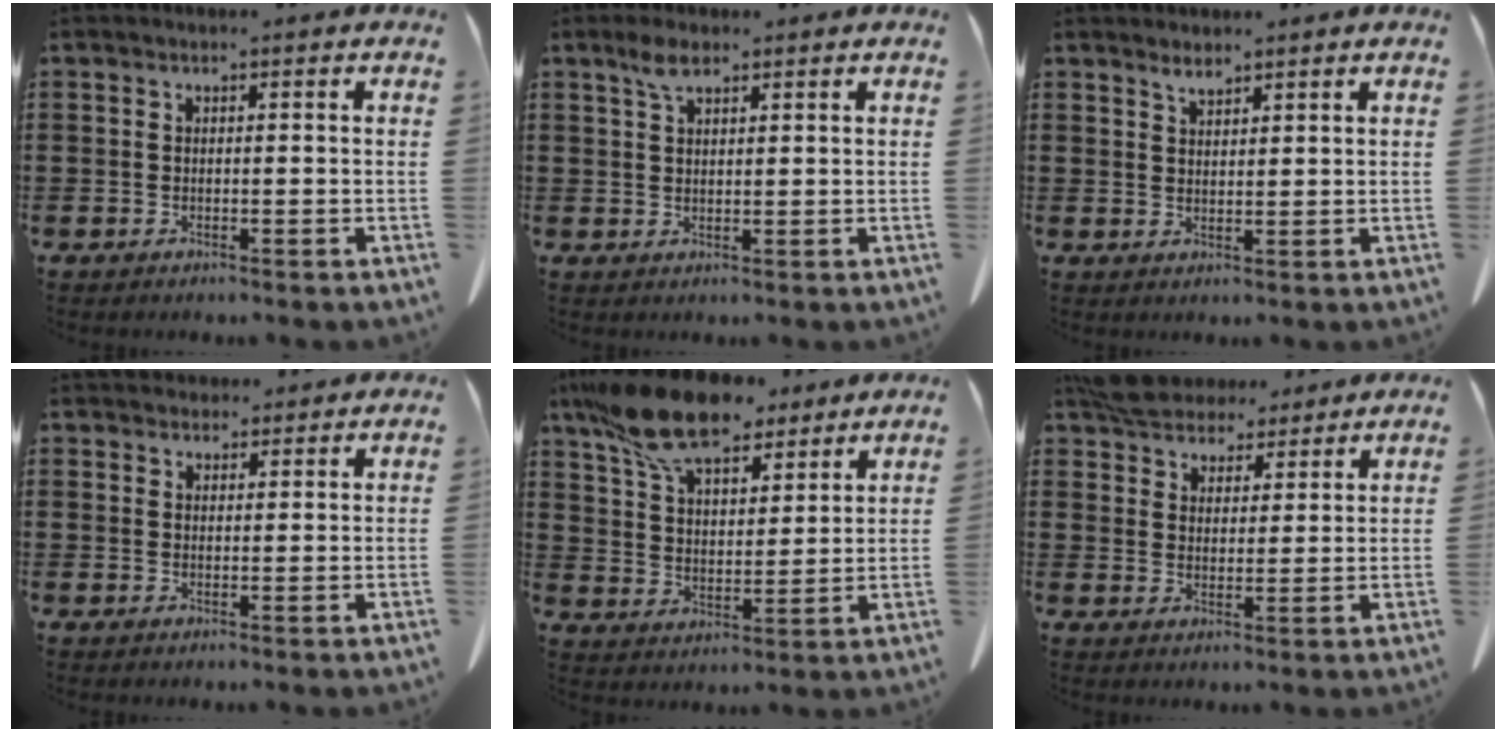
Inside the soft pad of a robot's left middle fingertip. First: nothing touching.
{"total": 3.1, "force": [1.9, 1.2, 2.2], "torque": [-0.048, 0.006, 0.034]}
{"total": 1.8, "force": [1.7, 0.3, 0.6], "torque": [-0.015, 0.000, 0.032]}
{"total": 3.0, "force": [2.9, 0.8, 0.0], "torque": [0.002, -0.009, 0.055]}
{"total": 13.6, "force": [10.8, 4.3, 7.0], "torque": [-0.172, -0.028, 0.202]}
{"total": 6.3, "force": [5.8, 2.1, 0.9], "torque": [-0.043, -0.008, 0.111]}